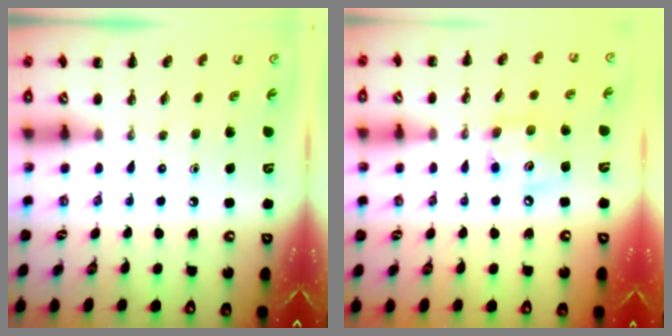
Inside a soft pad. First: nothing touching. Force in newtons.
{"total": 7.8, "press": 7.8, "slide": 0.6}